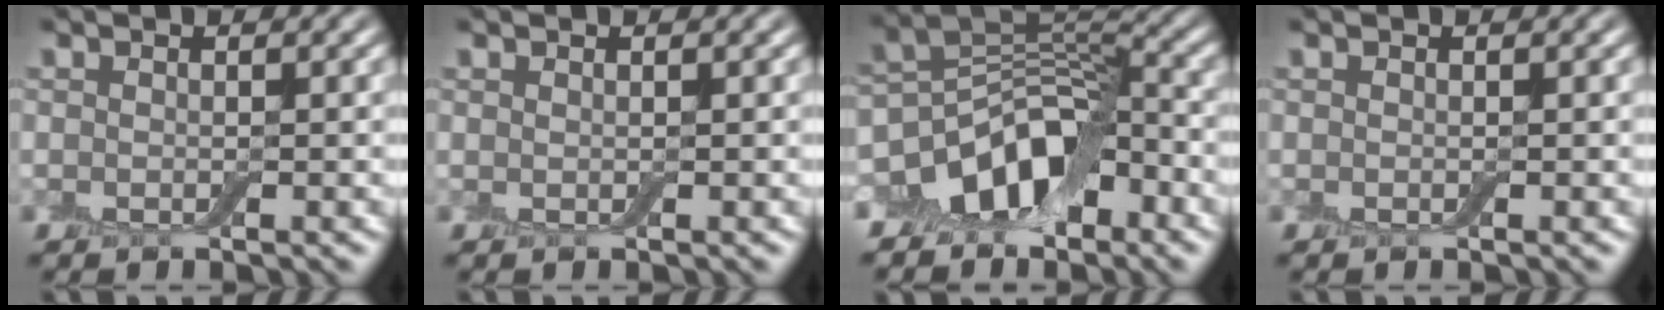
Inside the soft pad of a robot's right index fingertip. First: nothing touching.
{"total": 0.0}
{"total": 8.4, "force": [-4.7, 5.0, 4.9], "torque": [-0.073, 0.001, -0.097]}
{"total": 0.0}